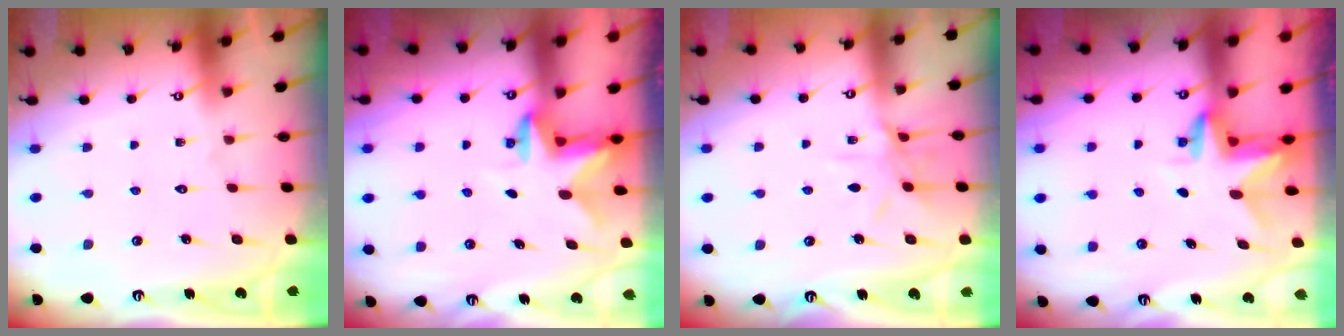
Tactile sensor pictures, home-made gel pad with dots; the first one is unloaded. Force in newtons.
{"total": 2.6, "press": 2.6, "slide": 0.5}
{"total": 8.2, "press": 8.2, "slide": 0.2}
{"total": 2.9, "press": 2.9, "slide": 0.2}